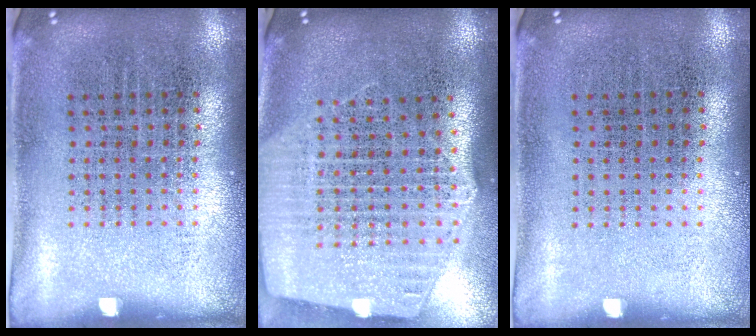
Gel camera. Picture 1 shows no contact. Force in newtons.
{"total": 2.6, "press": 2.3, "slide": 1.3}
{"total": 0.0}